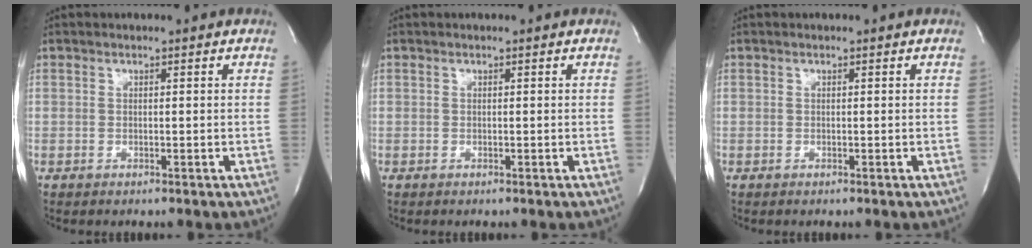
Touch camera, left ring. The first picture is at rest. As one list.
[{"total": 0.0}, {"total": 0.0}]